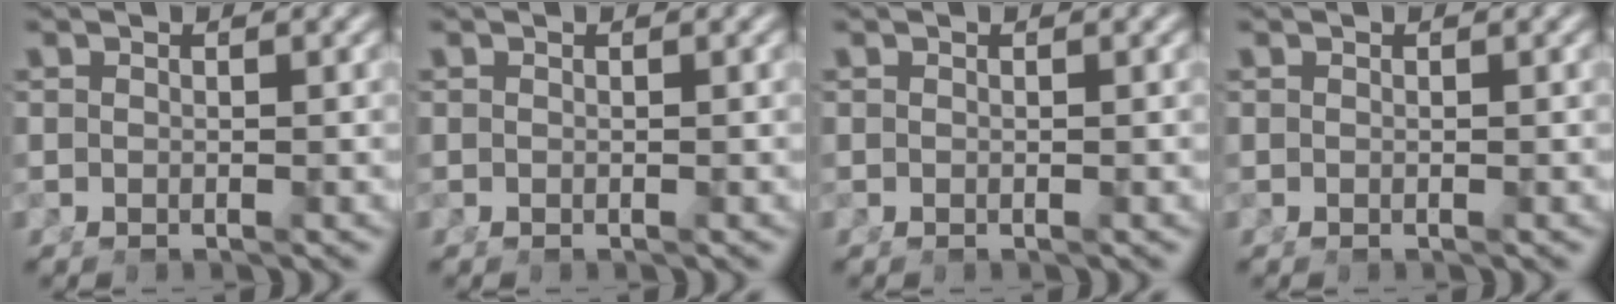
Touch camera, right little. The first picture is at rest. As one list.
[{"total": 0.0}, {"total": 0.0}, {"total": 0.0}]